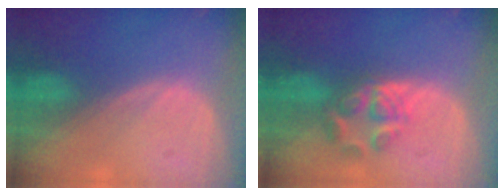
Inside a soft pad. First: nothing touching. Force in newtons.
{"total": 6.1, "press": 5.3, "slide": 3.0}